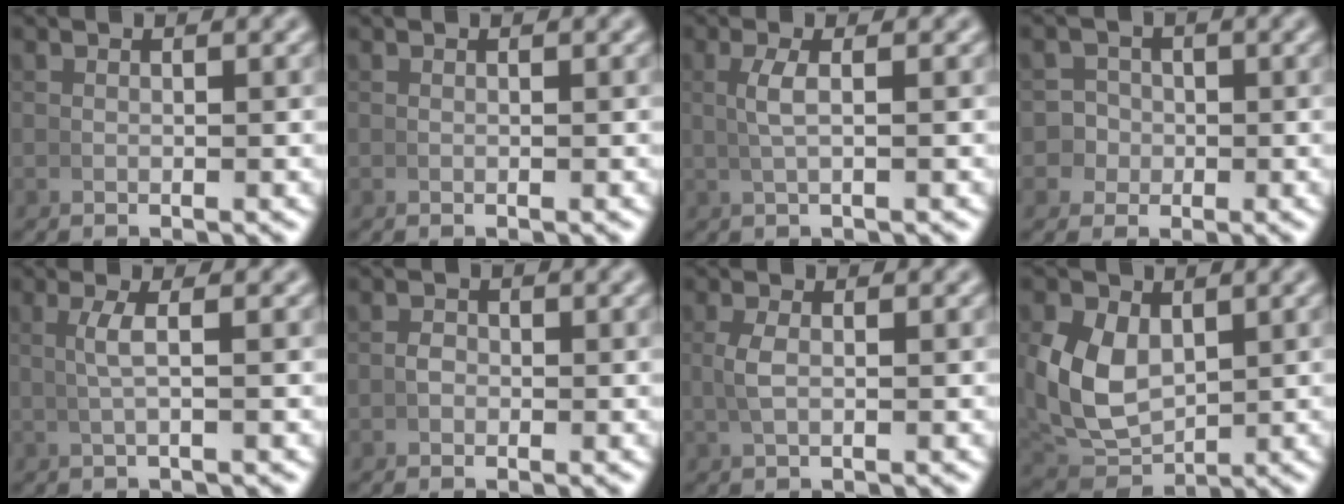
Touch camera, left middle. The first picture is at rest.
{"total": 0.0}
{"total": 1.7, "force": [0.4, -0.2, 1.7], "torque": [-0.036, 0.006, 0.010]}
{"total": 3.6, "force": [-0.9, 3.3, 0.9], "torque": [-0.024, -0.015, -0.013]}
{"total": 1.8, "force": [0.4, -0.4, 1.7], "torque": [-0.034, 0.008, 0.009]}
{"total": 0.7, "force": [-0.3, 0.6, 0.3], "torque": [-0.013, -0.003, -0.004]}
{"total": 1.5, "force": [0.2, 0.3, 1.4], "torque": [-0.038, 0.004, 0.008]}
{"total": 7.6, "force": [0.7, 5.7, 4.9], "torque": [-0.121, -0.028, 0.035]}